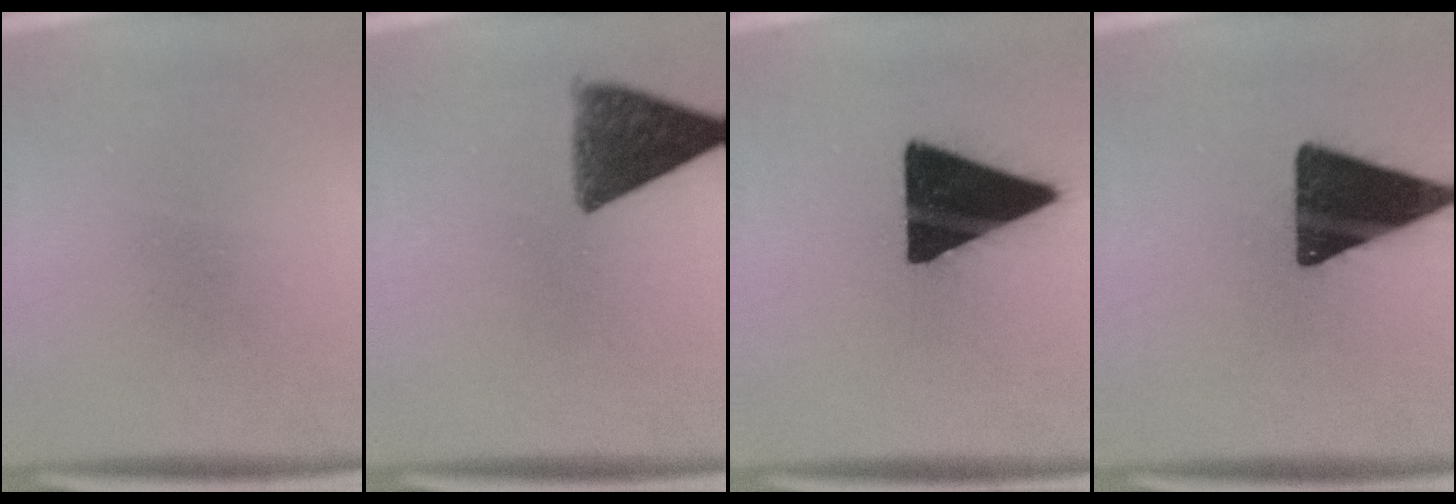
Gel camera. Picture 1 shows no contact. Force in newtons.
{"total": 9.3}
{"total": 19.9}
{"total": 17.7}